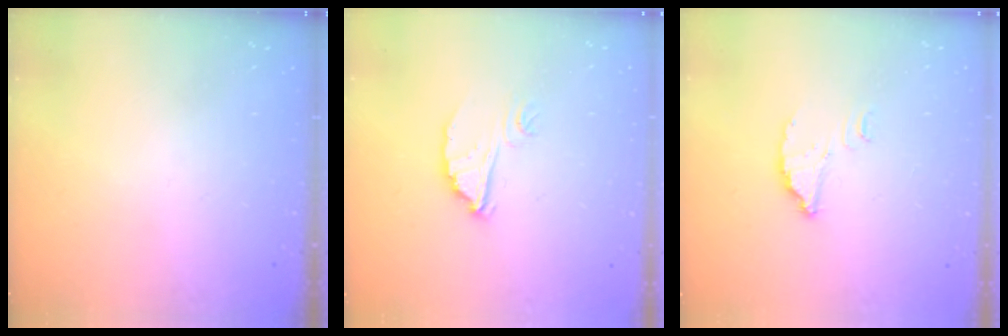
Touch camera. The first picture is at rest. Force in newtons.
{"total": 6.1, "press": 6.1, "slide": 0.5}
{"total": 2.6, "press": 2.6, "slide": 0.2}